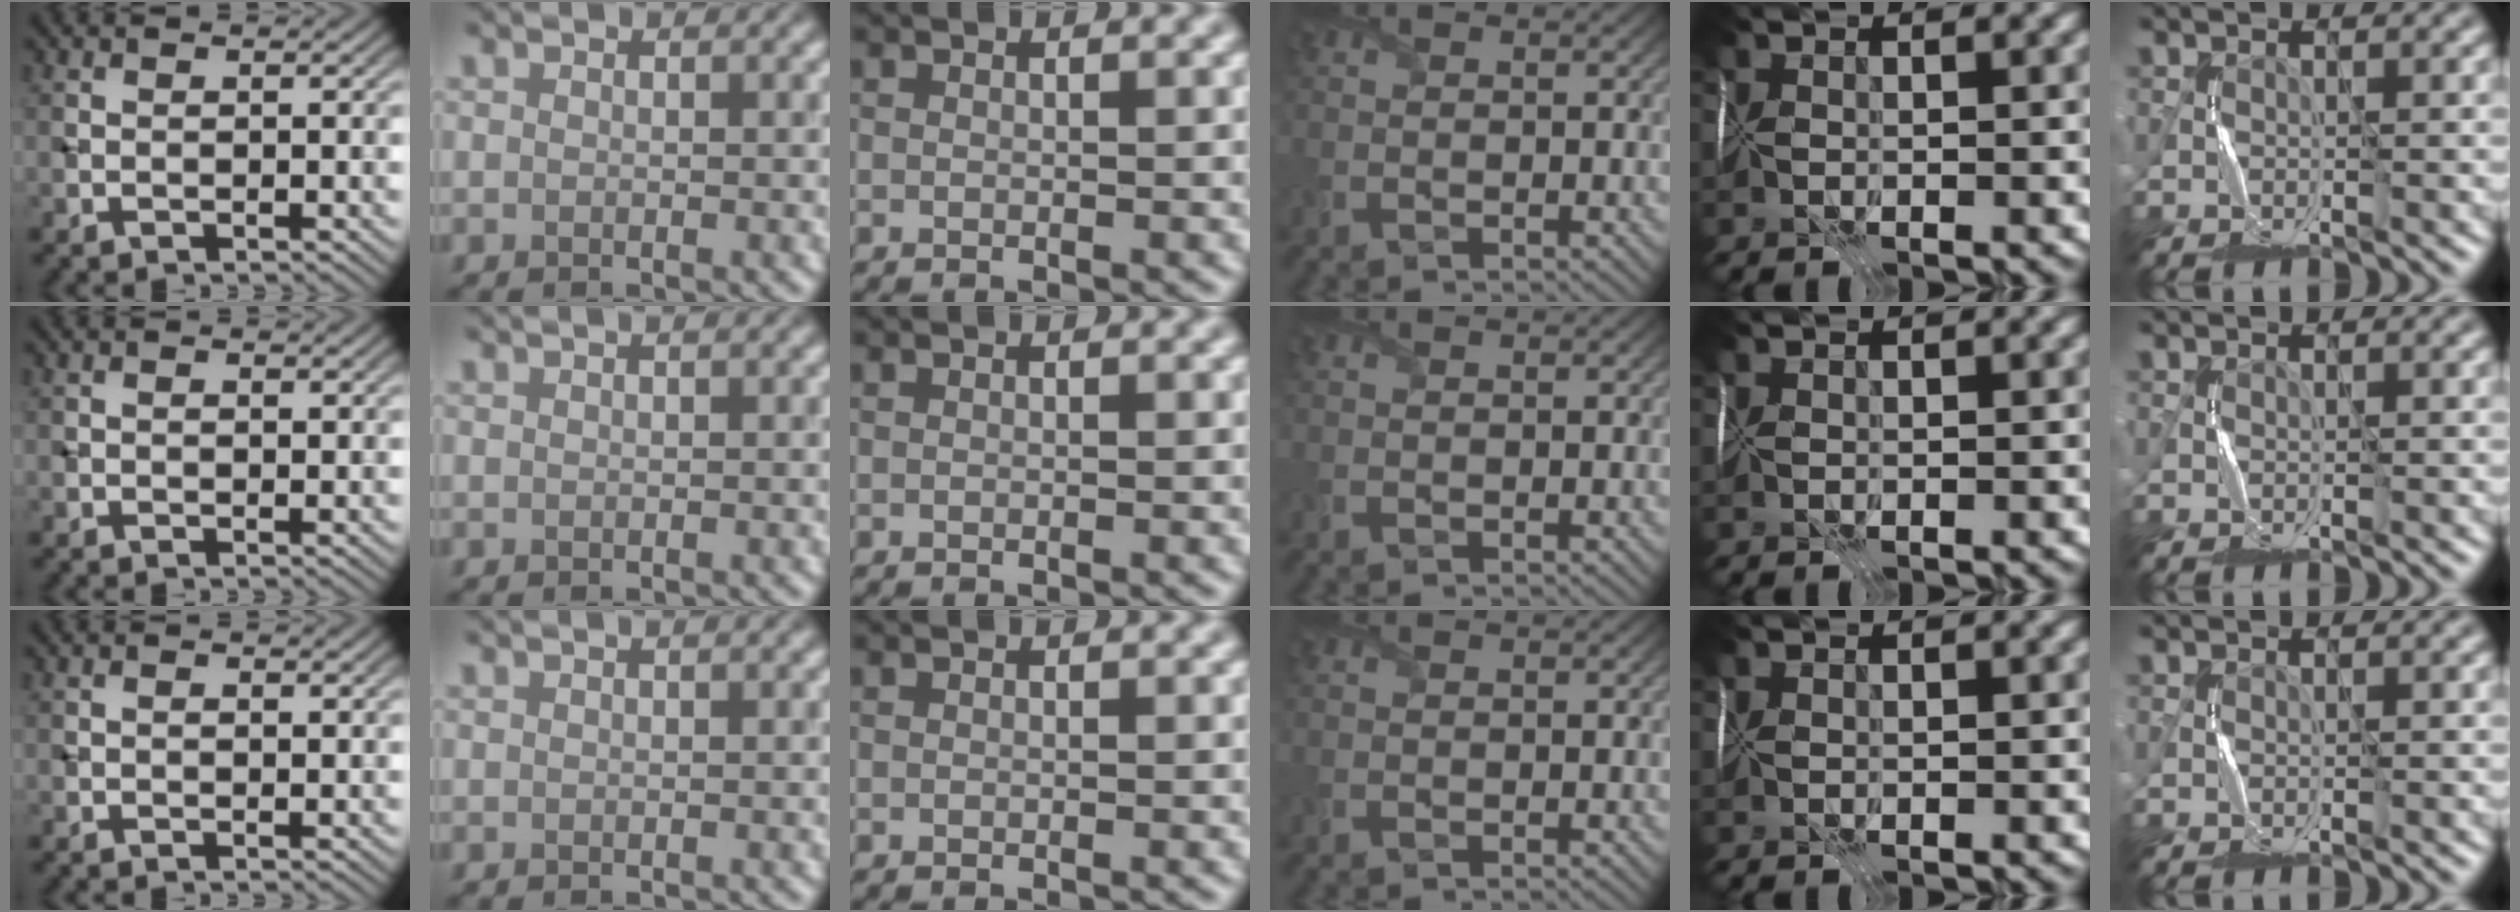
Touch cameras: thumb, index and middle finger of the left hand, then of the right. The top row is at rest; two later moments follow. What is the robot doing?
{"motion": "fold", "object": "wrapping paper"}